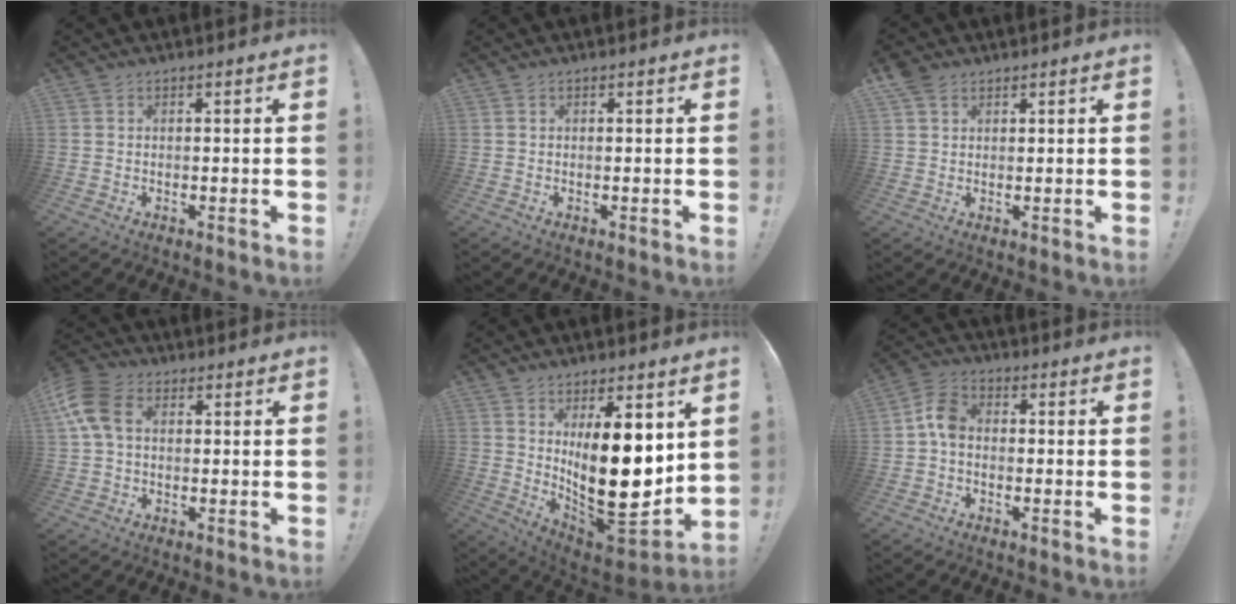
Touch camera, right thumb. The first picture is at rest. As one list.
[{"total": 0.0}, {"total": 3.9, "force": [2.4, 2.6, 1.7], "torque": [-0.032, -0.005, 0.048]}, {"total": 10.6, "force": [2.3, 7.0, 7.7], "torque": [-0.170, 0.011, 0.048]}, {"total": 20.2, "force": [3.1, 8.3, 18.2], "torque": [-0.300, -0.053, 0.061]}, {"total": 7.6, "force": [-0.7, 5.1, 5.6], "torque": [-0.108, 0.013, -0.008]}]